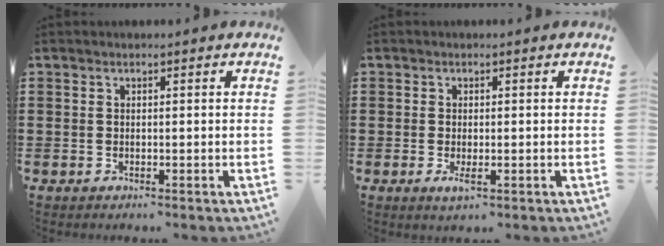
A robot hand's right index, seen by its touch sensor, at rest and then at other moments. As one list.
[{"total": 1.7, "force": [-0.4, 0.5, 1.6], "torque": [-0.037, -0.008, -0.007]}]